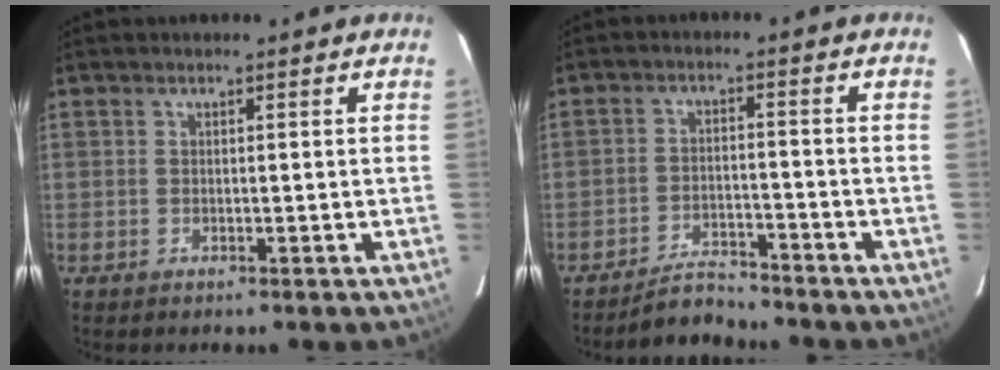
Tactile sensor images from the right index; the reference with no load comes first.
{"total": 4.4, "force": [-4.4, 0.7, 0.1], "torque": [-0.006, -0.005, -0.074]}